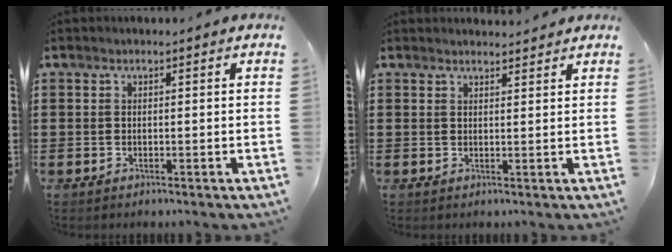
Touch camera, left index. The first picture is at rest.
{"total": 1.7, "force": [1.7, 0.2, 0.1], "torque": [-0.006, 0.001, 0.034]}